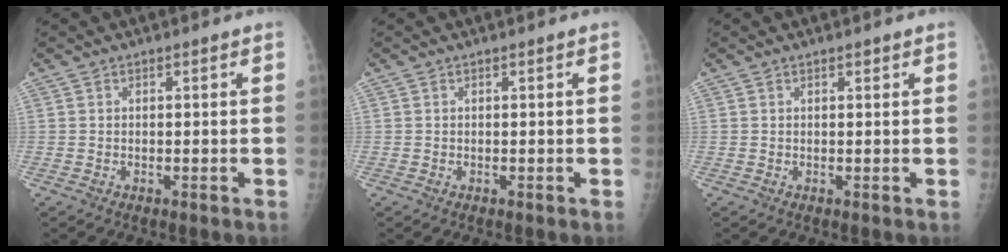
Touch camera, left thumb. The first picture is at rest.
{"total": 0.0}
{"total": 0.6, "force": [0.4, 0.2, 0.4], "torque": [-0.006, -0.002, 0.007]}